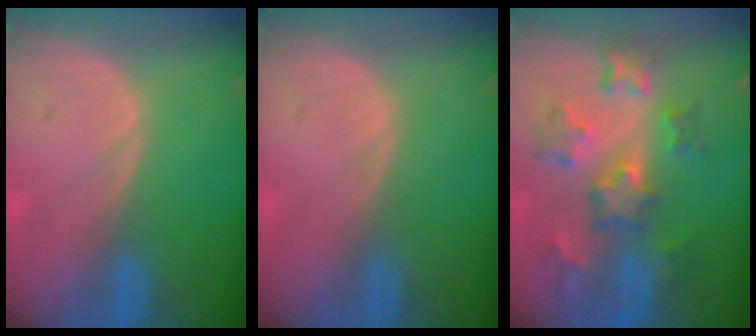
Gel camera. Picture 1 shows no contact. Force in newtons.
{"total": 0.0}
{"total": 8.8, "press": 7.9, "slide": 3.8}